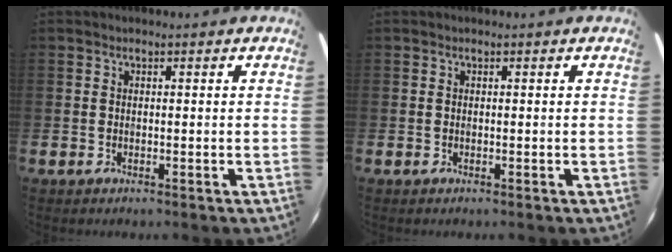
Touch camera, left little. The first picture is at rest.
{"total": 0.0}